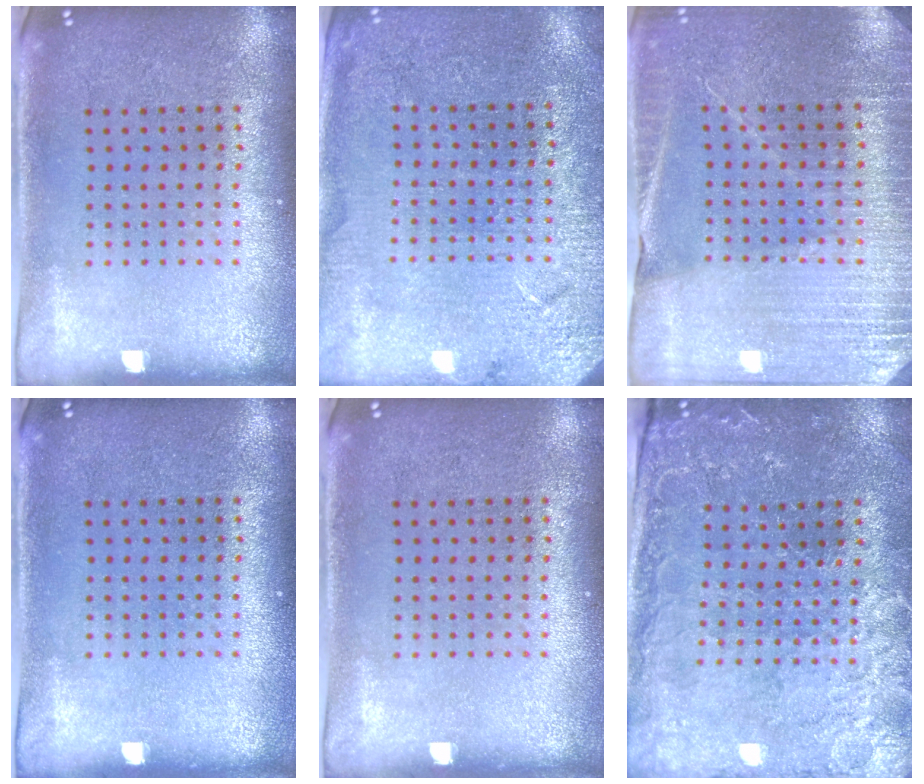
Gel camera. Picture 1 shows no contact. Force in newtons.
{"total": 2.9, "press": 2.9, "slide": 0.3}
{"total": 3.3, "press": 3.2, "slide": 0.6}
{"total": 0.0}
{"total": 0.0}
{"total": 1.2, "press": 1.2, "slide": 0.4}